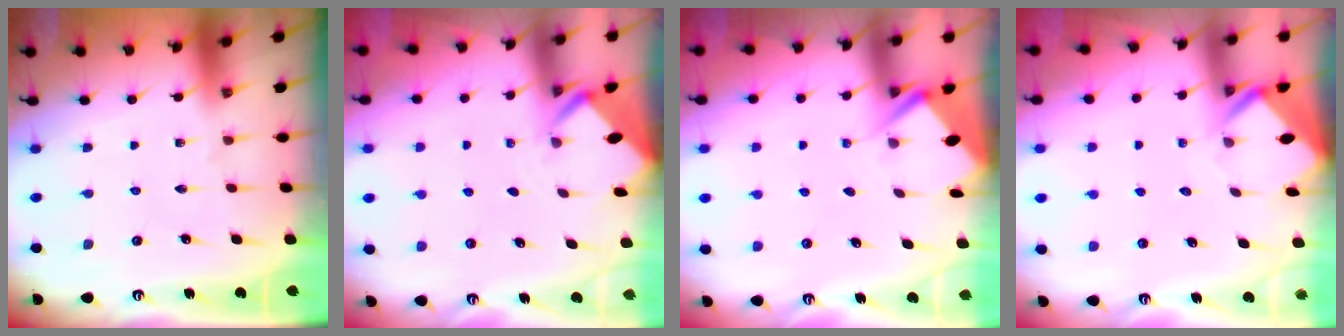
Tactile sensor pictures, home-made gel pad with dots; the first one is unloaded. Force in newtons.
{"total": 2.2, "press": 2.2, "slide": 0.1}
{"total": 2.6, "press": 2.6, "slide": 0.1}
{"total": 3.5, "press": 3.4, "slide": 0.3}